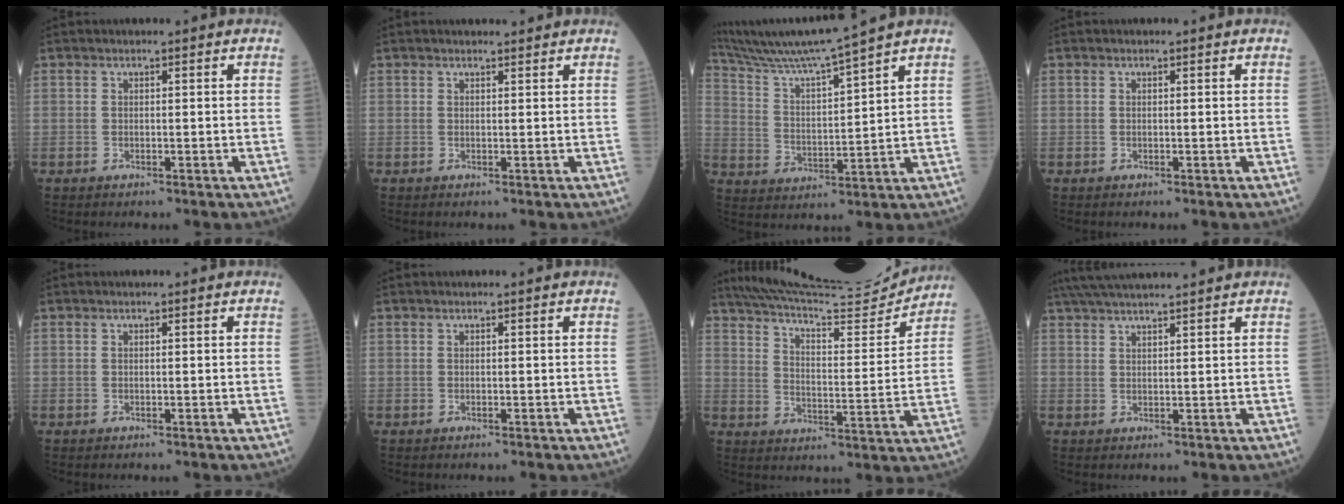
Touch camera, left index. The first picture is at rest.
{"total": 1.3, "force": [1.3, 0.1, 0.1], "torque": [-0.007, 0.003, 0.020]}
{"total": 12.2, "force": [10.7, -2.5, 5.3], "torque": [-0.105, 0.000, 0.195]}
{"total": 0.0}
{"total": 0.0}
{"total": 0.0}
{"total": 19.9, "force": [19.0, 0.5, 6.1], "torque": [-0.110, -0.039, 0.273]}
{"total": 11.0, "force": [9.8, 0.2, 5.0], "torque": [-0.090, 0.036, 0.152]}